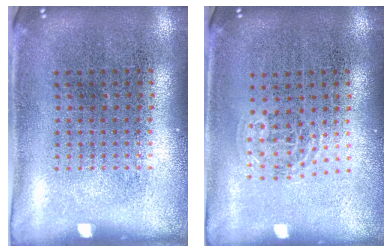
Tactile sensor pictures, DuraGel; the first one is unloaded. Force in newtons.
{"total": 0.8, "press": 0.6, "slide": 0.6}